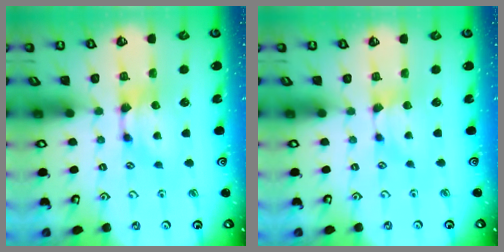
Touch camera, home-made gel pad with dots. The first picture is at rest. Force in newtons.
{"total": 1.0, "press": 0.9, "slide": 0.3}